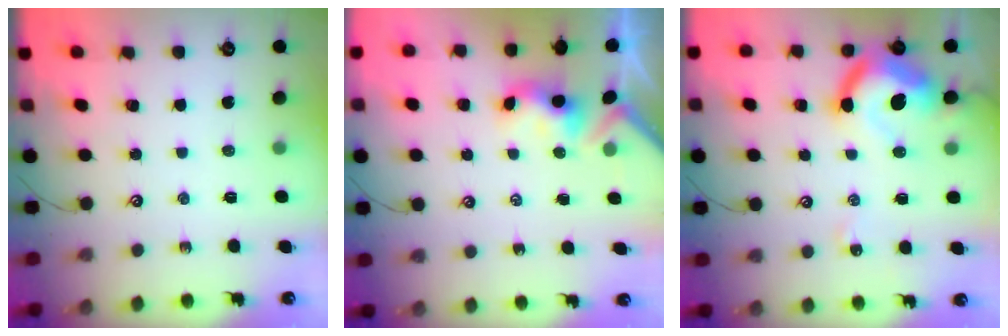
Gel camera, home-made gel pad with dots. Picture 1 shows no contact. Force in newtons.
{"total": 2.9, "press": 2.9, "slide": 0.6}
{"total": 14.2, "press": 14.1, "slide": 1.7}